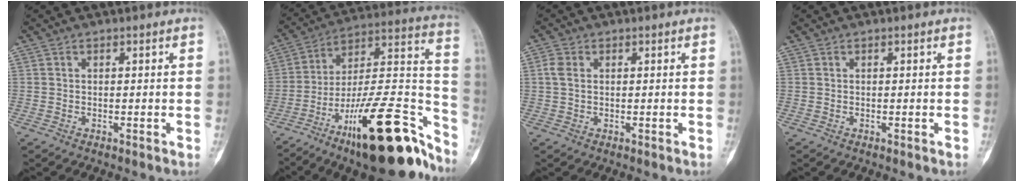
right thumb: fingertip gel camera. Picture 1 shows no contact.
{"total": 29.0, "force": [-17.3, 8.7, 21.6], "torque": [-0.254, 0.099, -0.273]}
{"total": 2.7, "force": [0.6, 1.8, 1.9], "torque": [-0.043, 0.006, 0.009]}
{"total": 0.0}